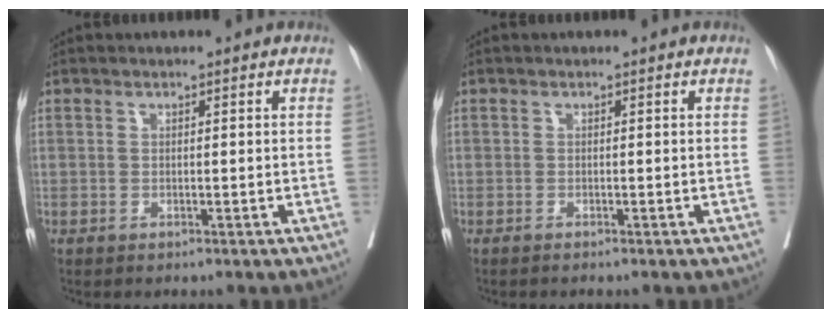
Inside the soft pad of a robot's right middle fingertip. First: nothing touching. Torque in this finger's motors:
{"motor_torque": [0.40, -0.52, 0.05, 0.01]}